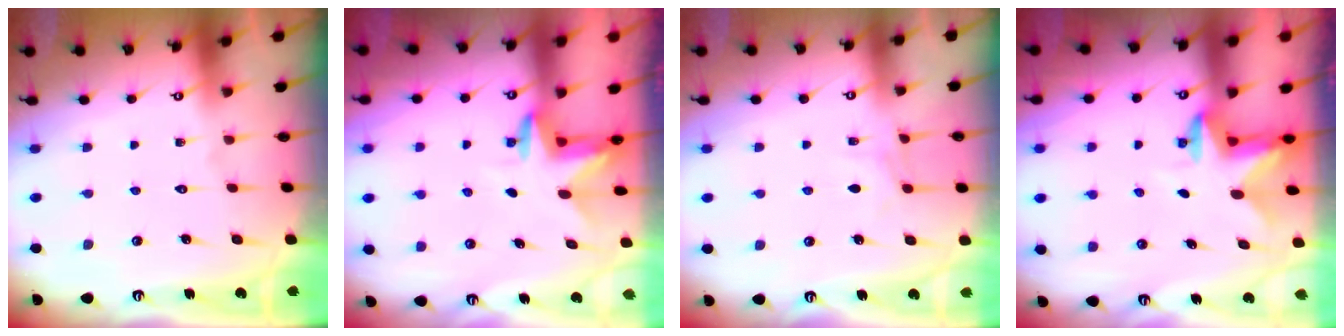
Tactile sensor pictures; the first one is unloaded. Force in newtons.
{"total": 3.3, "press": 3.3, "slide": 0.3}
{"total": 5.4, "press": 5.4, "slide": 0.5}
{"total": 3.0, "press": 2.9, "slide": 0.6}